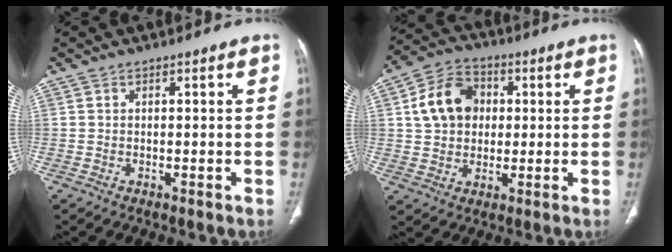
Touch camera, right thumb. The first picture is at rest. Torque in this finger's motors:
{"motor_torque": [-0.01, 0.14, 0.14, -0.10, 0.17]}